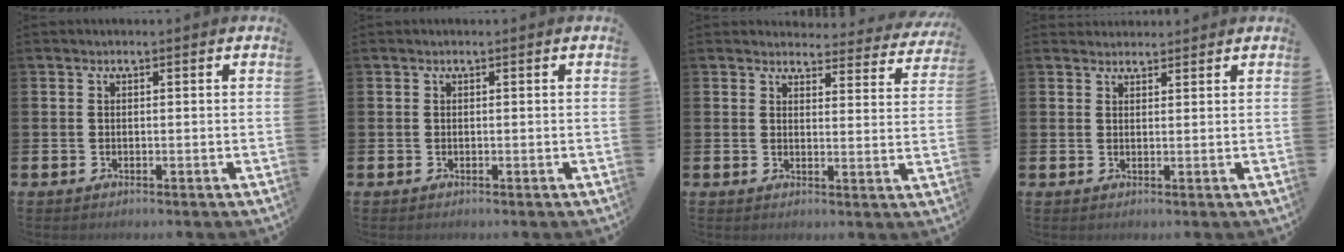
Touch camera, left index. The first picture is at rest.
{"total": 0.0}
{"total": 3.3, "force": [3.2, 0.9, 0.3], "torque": [-0.003, -0.027, 0.051]}
{"total": 2.0, "force": [1.9, 0.6, -0.2], "torque": [0.011, -0.007, 0.032]}